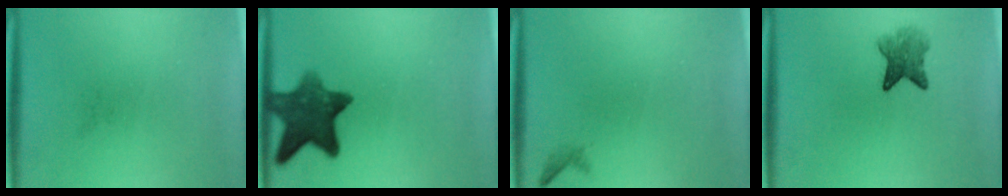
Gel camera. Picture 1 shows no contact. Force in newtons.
{"total": 9.9}
{"total": 0.6}
{"total": 4.3}